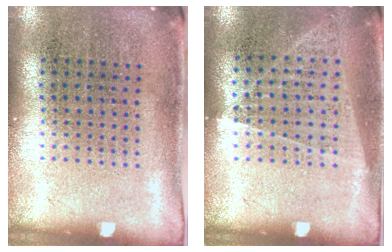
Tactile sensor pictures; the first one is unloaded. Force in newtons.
{"total": 1.0, "press": 1.0, "slide": 0.1}